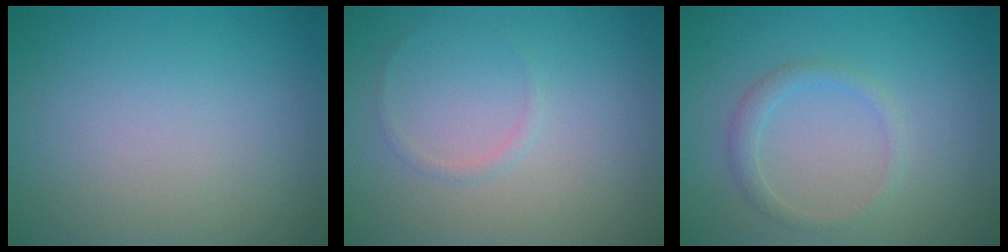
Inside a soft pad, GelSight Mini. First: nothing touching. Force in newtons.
{"total": 0.5, "press": 0.5, "slide": 0.1}
{"total": 1.5, "press": 1.5, "slide": 0.1}